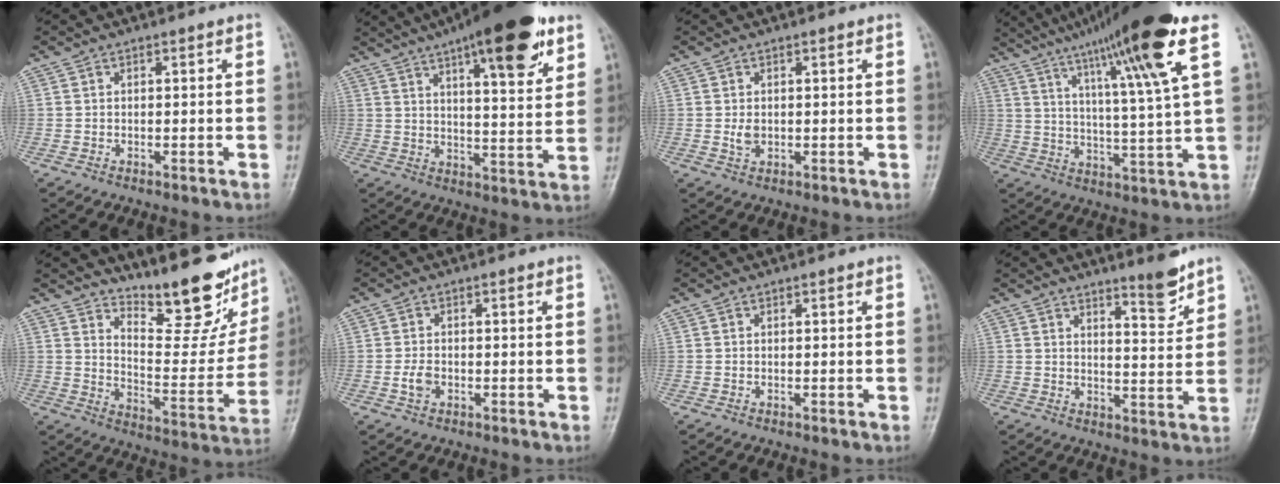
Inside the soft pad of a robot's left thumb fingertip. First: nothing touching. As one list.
[{"total": 19.7, "force": [11.5, 5.5, 15.1], "torque": [-0.202, -0.036, 0.170]}, {"total": 1.9, "force": [0.2, 1.4, 1.3], "torque": [-0.020, -0.004, 0.008]}, {"total": 20.3, "force": [11.1, 0.5, 17.0], "torque": [-0.266, -0.025, 0.177]}, {"total": 18.4, "force": [14.9, 5.7, 9.1], "torque": [-0.082, -0.113, 0.212]}, {"total": 2.4, "force": [-0.7, 1.7, 1.6], "torque": [-0.029, 0.002, -0.015]}, {"total": 0.0}, {"total": 6.1, "force": [5.0, 0.9, 3.4], "torque": [-0.041, -0.048, 0.078]}]